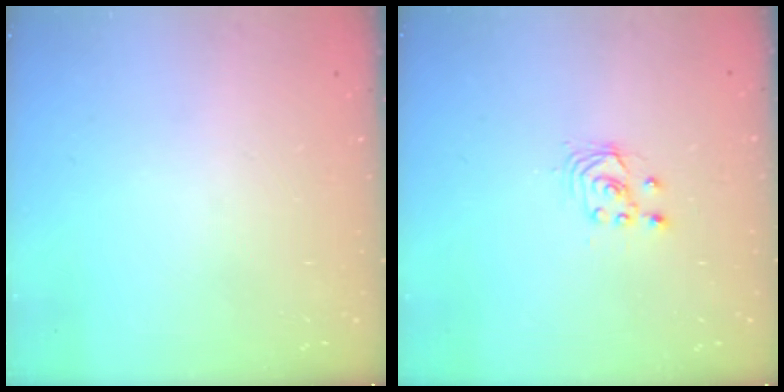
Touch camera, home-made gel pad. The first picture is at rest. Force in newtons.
{"total": 2.5, "press": 2.5, "slide": 0.2}